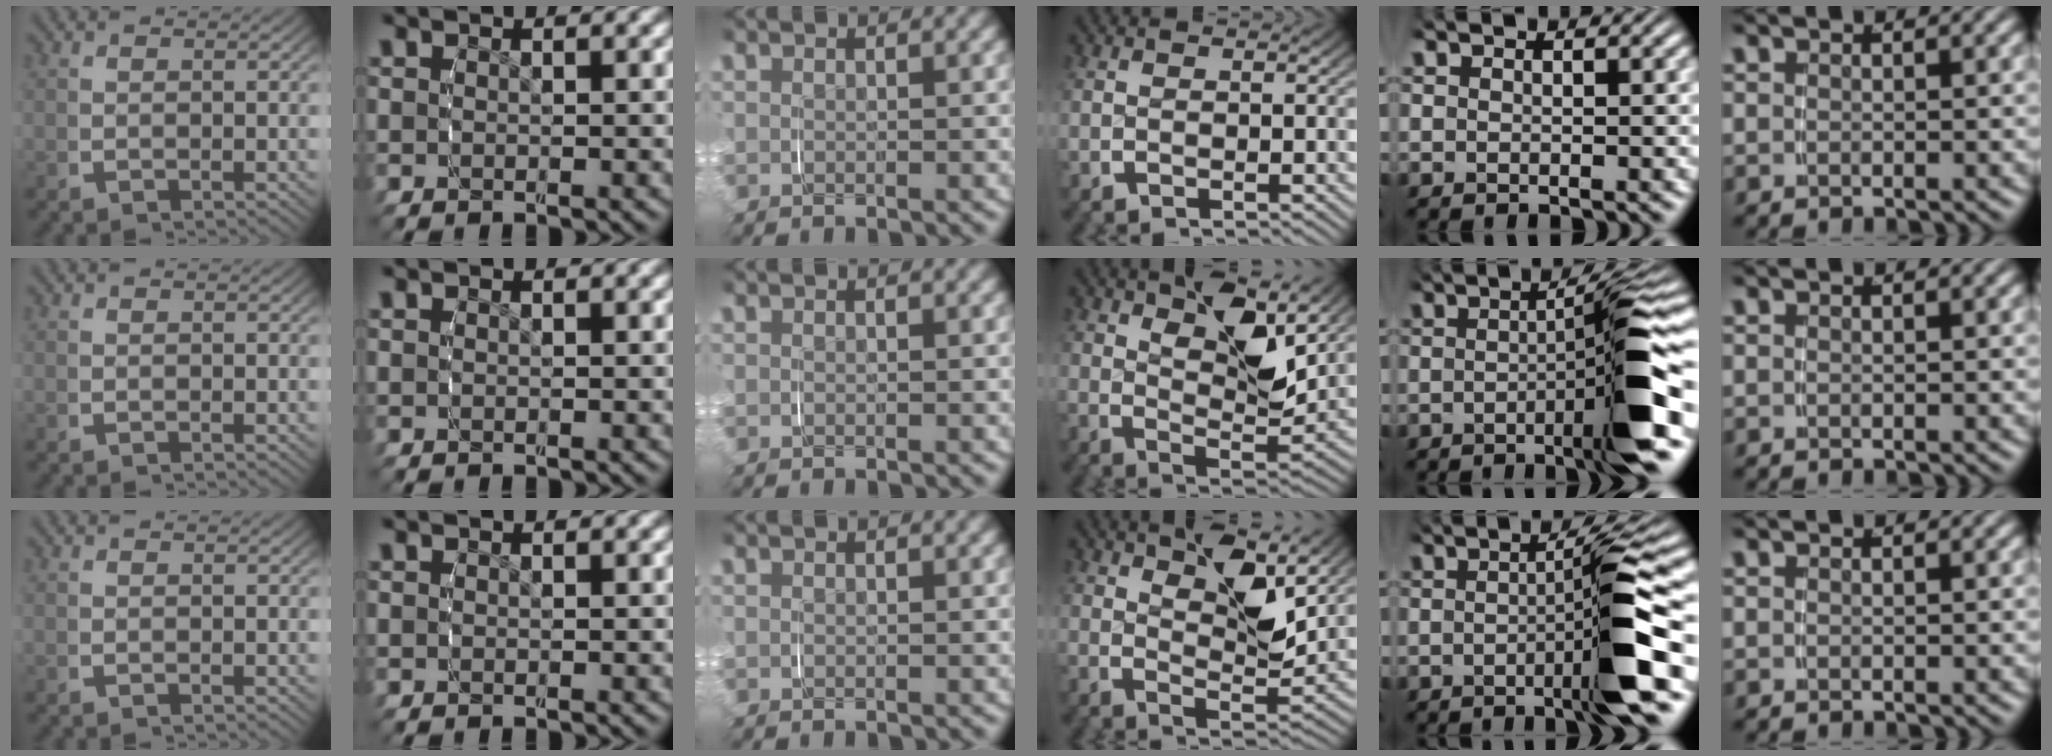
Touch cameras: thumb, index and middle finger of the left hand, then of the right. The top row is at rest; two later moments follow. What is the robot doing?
{"motion": "grasp_and_lifting", "object": "jar lid"}